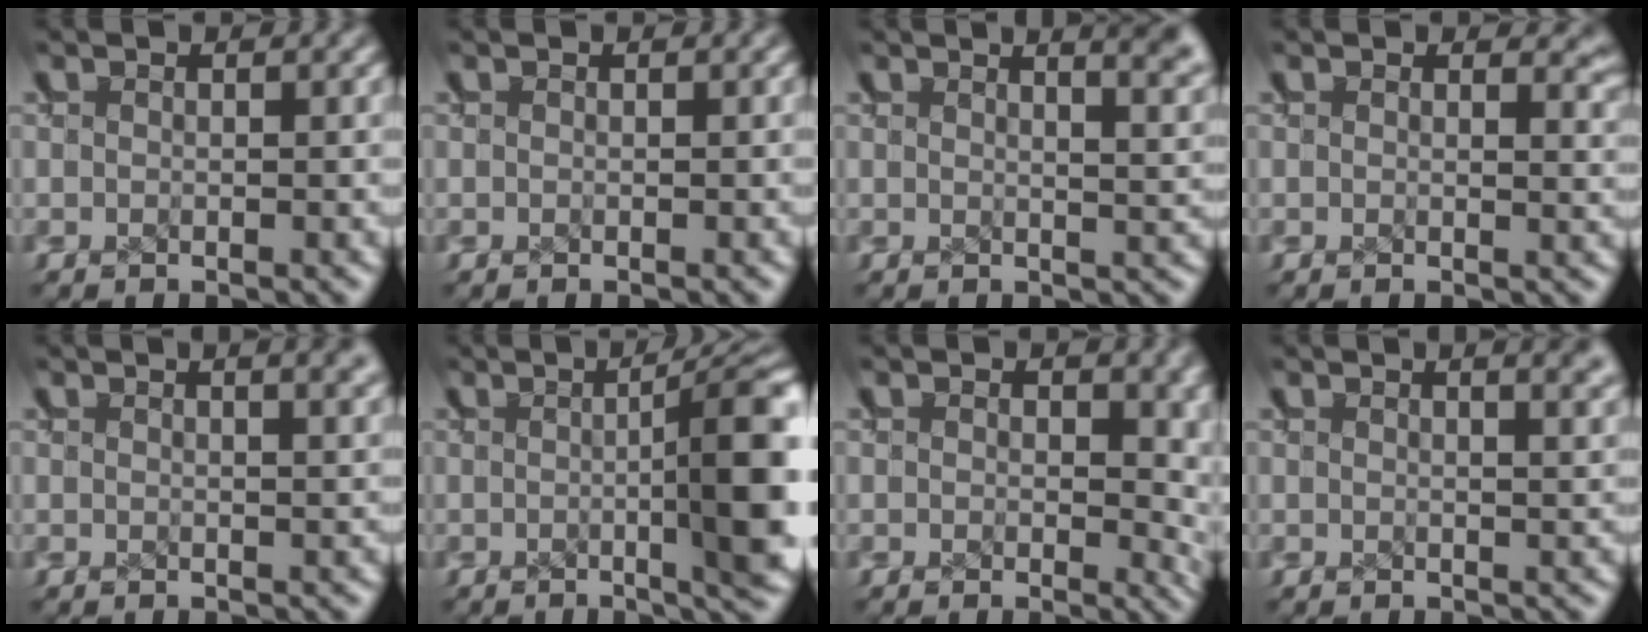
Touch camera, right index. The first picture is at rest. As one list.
[{"total": 0.0}, {"total": 5.9, "force": [3.9, 2.0, 4.0], "torque": [-0.036, 0.019, 0.048]}, {"total": 1.9, "force": [1.5, 0.3, 1.1], "torque": [-0.013, -0.006, 0.024]}, {"total": 2.0, "force": [1.5, 0.0, 1.2], "torque": [-0.015, 0.001, 0.024]}, {"total": 8.4, "force": [-2.2, 2.6, 7.6], "torque": [-0.056, 0.017, -0.045]}, {"total": 3.5, "force": [0.9, 2.1, 2.7], "torque": [-0.023, -0.002, 0.008]}, {"total": 2.6, "force": [2.0, 0.3, 1.6], "torque": [-0.018, 0.002, 0.030]}]